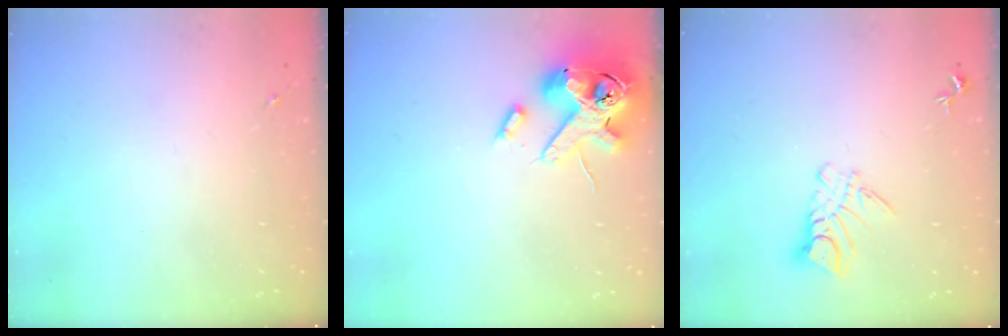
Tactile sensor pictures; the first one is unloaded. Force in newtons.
{"total": 15.9, "press": 15.7, "slide": 2.7}
{"total": 8.0, "press": 8.0, "slide": 0.7}